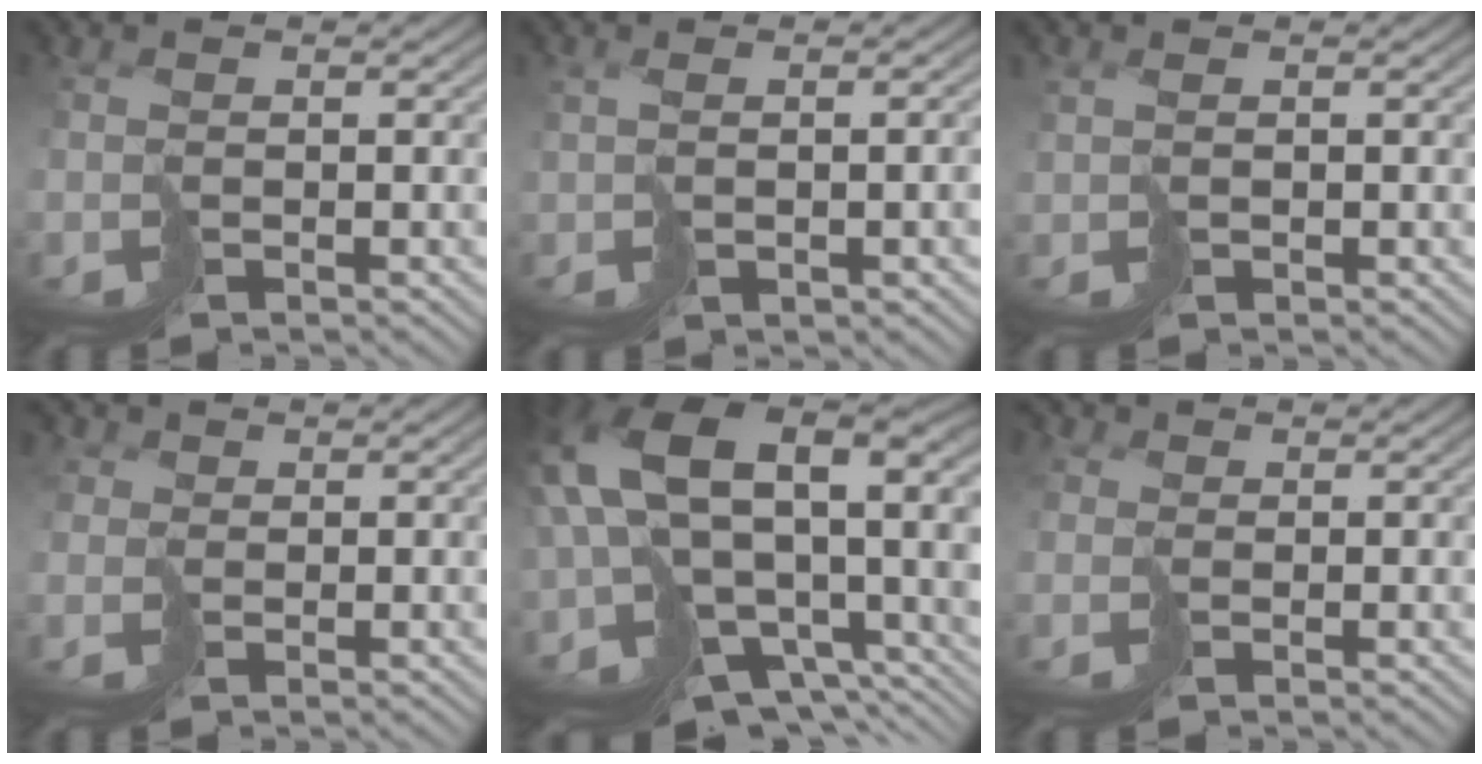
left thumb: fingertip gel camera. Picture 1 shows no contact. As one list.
[{"total": 3.4, "force": [0.1, 1.5, 3.1], "torque": [-0.060, 0.000, 0.012]}, {"total": 1.1, "force": [0.8, 0.5, 0.5], "torque": [-0.017, -0.001, 0.020]}, {"total": 2.6, "force": [0.9, 2.3, 0.6], "torque": [-0.032, 0.005, 0.009]}, {"total": 16.1, "force": [-1.9, 10.7, 11.8], "torque": [-0.266, -0.046, 0.023]}, {"total": 2.5, "force": [0.5, 2.3, 0.9], "torque": [-0.036, 0.005, 0.003]}]